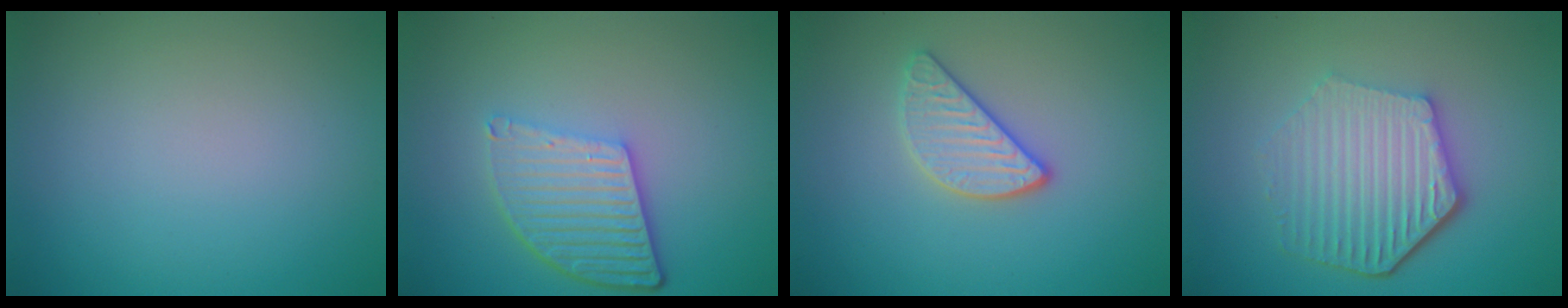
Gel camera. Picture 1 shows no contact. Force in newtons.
{"total": 5.4, "press": 3.9, "slide": 3.8}
{"total": 2.8, "press": 2.7, "slide": 0.9}
{"total": 6.1, "press": 4.6, "slide": 4.1}